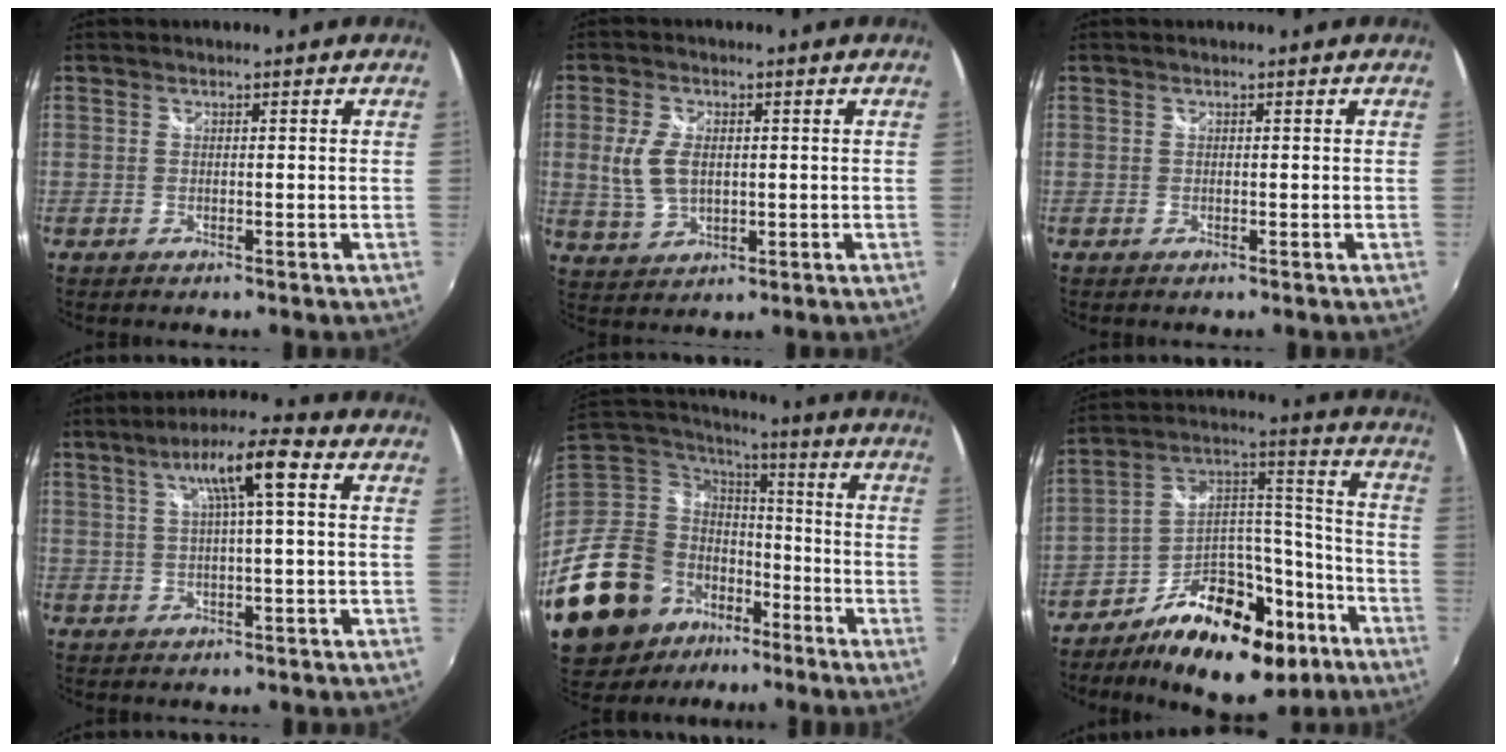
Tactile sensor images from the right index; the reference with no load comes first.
{"total": 6.9, "force": [0.6, 4.3, 5.4], "torque": [-0.120, 0.002, 0.017]}
{"total": 0.0}
{"total": 9.0, "force": [2.6, 1.0, 8.6], "torque": [-0.150, 0.021, 0.046]}
{"total": 21.8, "force": [-11.6, 13.8, 12.3], "torque": [-0.281, -0.010, -0.201]}
{"total": 21.3, "force": [-12.0, 11.8, 13.1], "torque": [-0.221, 0.050, -0.175]}